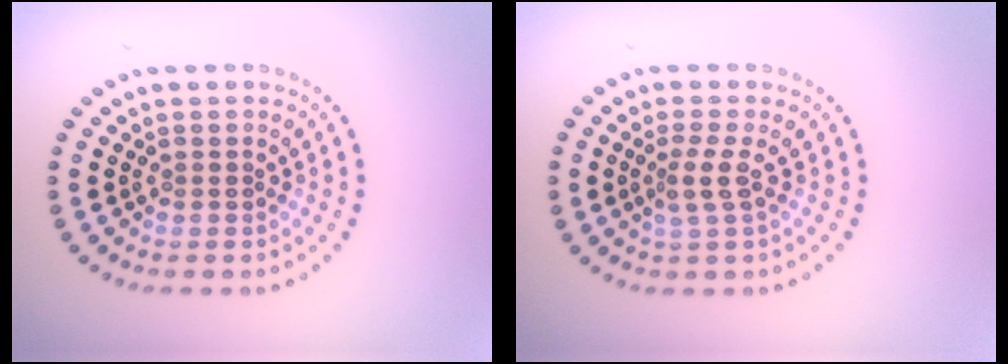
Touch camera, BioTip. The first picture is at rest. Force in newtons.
{"total": 1.8, "press": 1.3, "slide": 1.2}